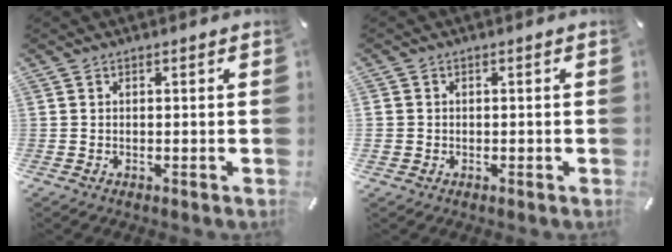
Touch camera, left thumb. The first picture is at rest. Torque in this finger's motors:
{"motor_torque": [0.15, 0.16, 0.28, 0.21, 0.00]}